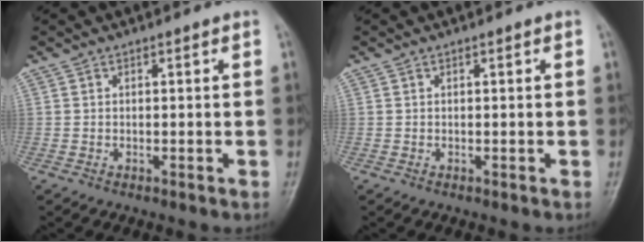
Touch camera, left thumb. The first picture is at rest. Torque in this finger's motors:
{"motor_torque": [0.00, 0.00, 0.00, 0.00, 0.00]}